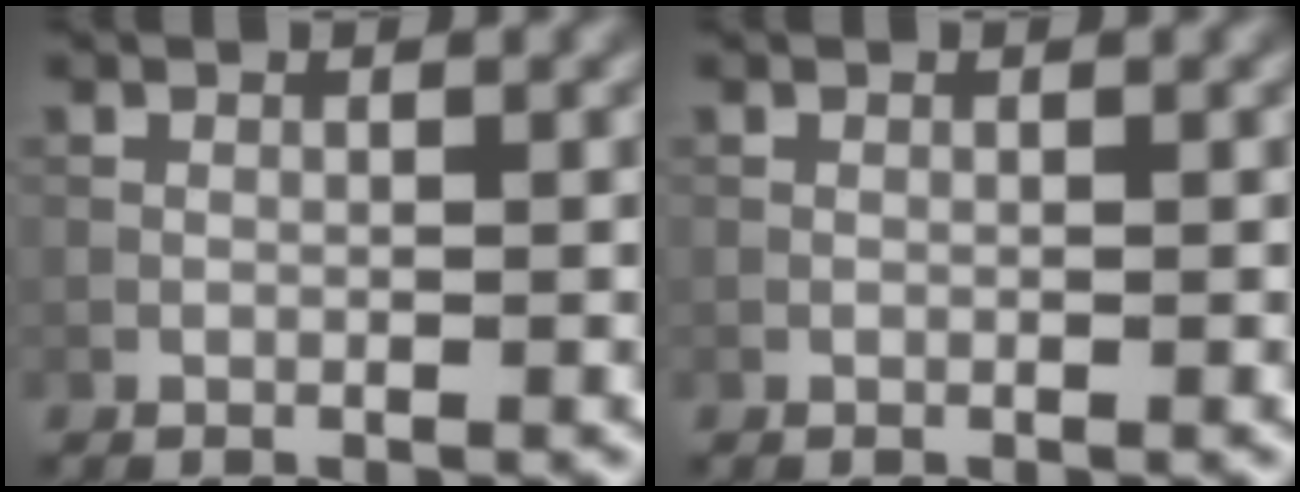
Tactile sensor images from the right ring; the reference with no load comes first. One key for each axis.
{"total": 0.0}